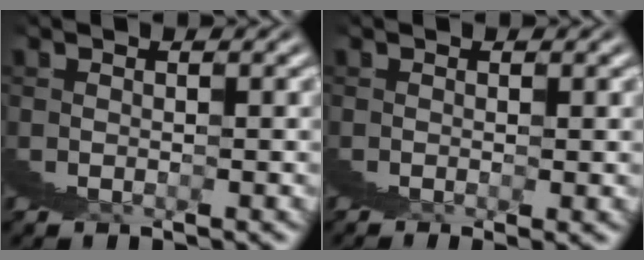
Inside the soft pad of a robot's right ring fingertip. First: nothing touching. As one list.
[{"total": 1.1, "force": [0.5, -0.5, 0.8], "torque": [0.000, 0.012, 0.006]}]